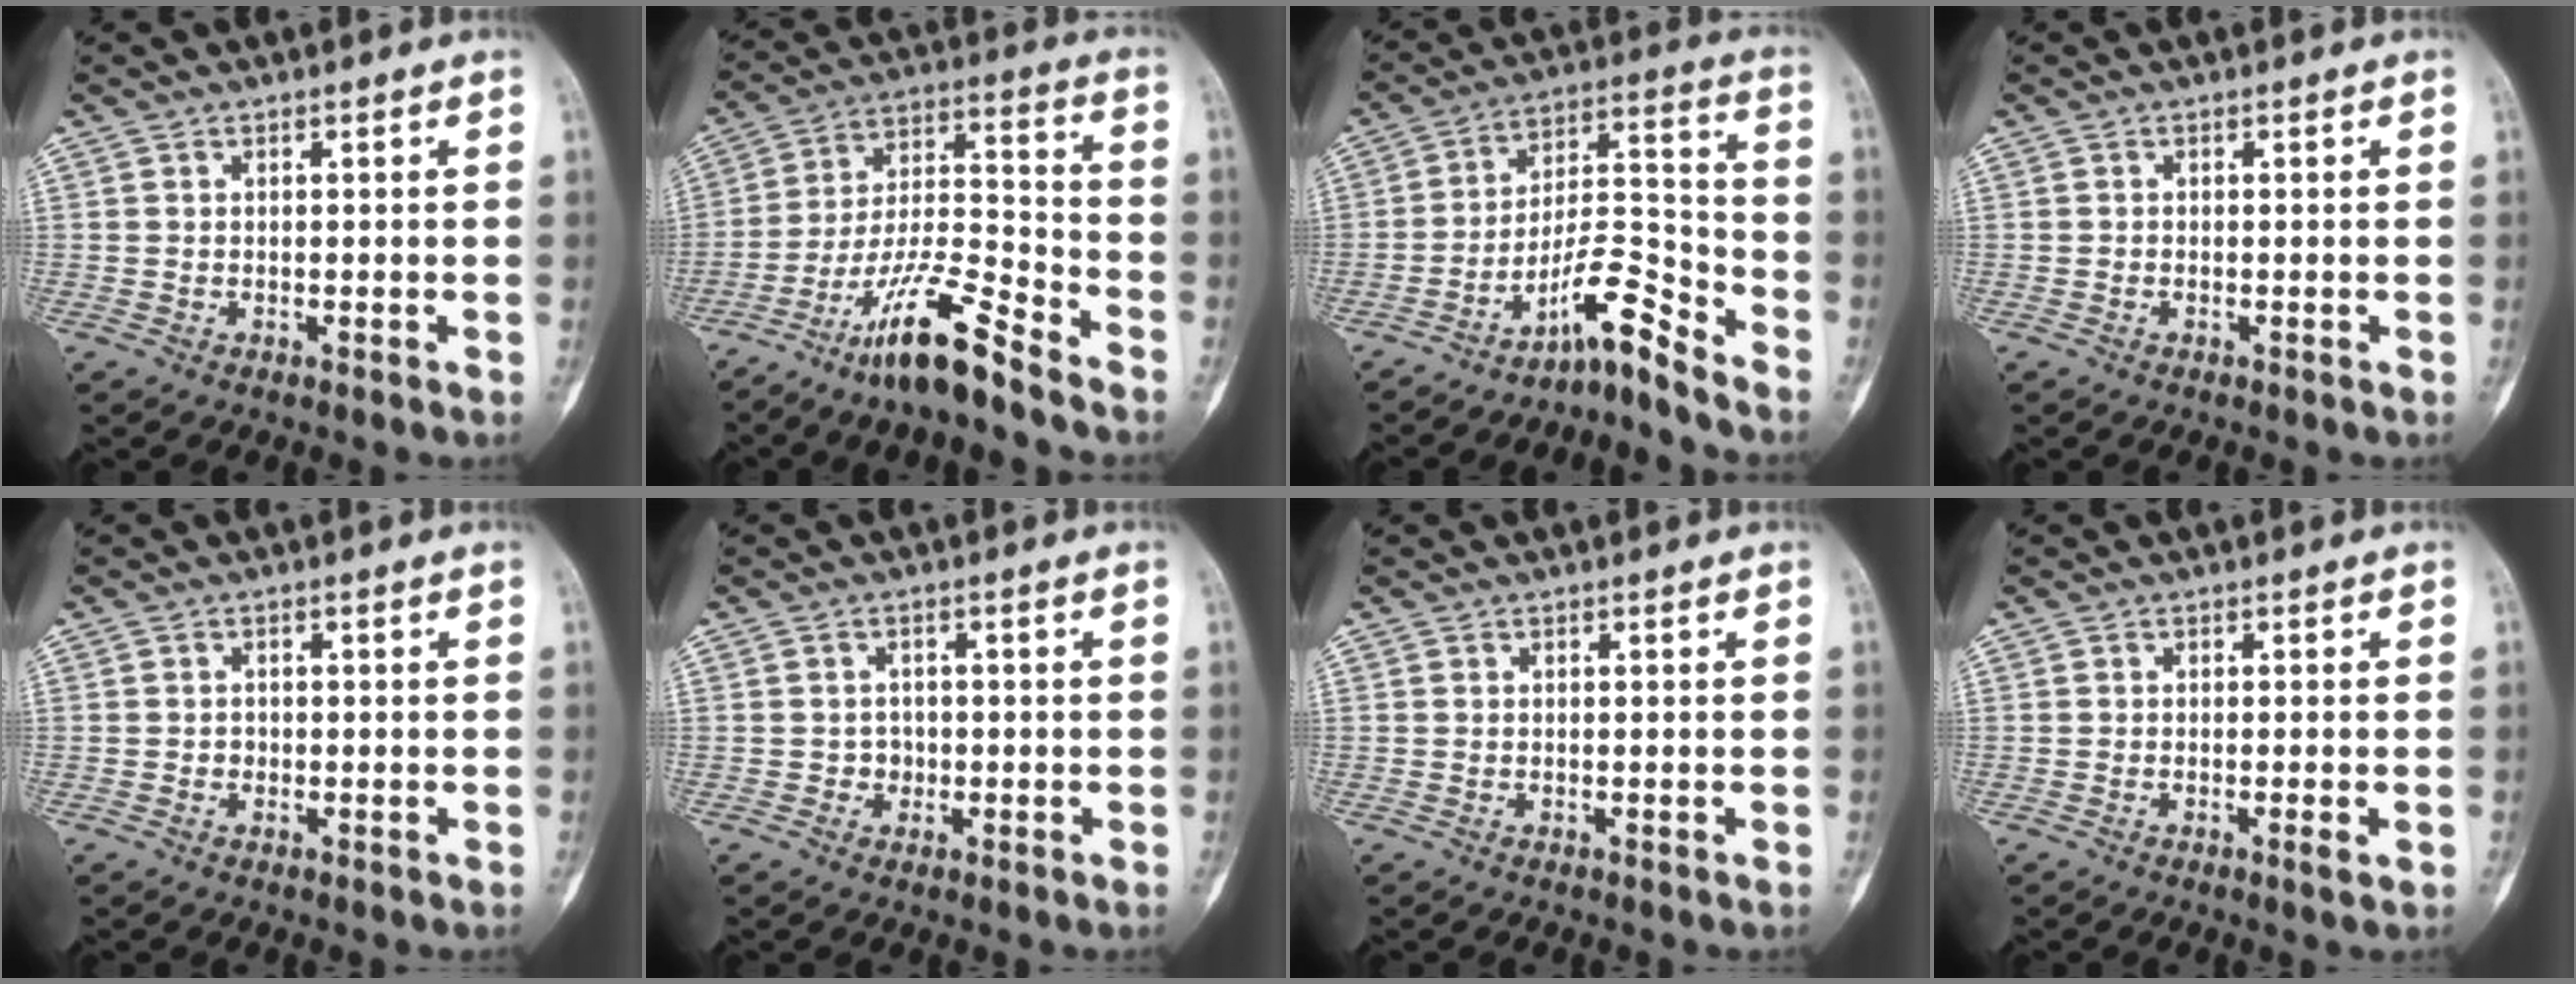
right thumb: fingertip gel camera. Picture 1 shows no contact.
{"total": 14.7, "force": [-10.8, 2.3, 9.8], "torque": [-0.183, 0.076, -0.196]}
{"total": 9.3, "force": [-7.6, 1.3, 5.1], "torque": [-0.087, 0.102, -0.134]}
{"total": 0.0}
{"total": 1.0, "force": [-0.2, 0.9, 0.3], "torque": [0.000, 0.004, -0.005]}
{"total": 2.0, "force": [-0.5, 1.9, 0.6], "torque": [0.006, 0.008, -0.010]}
{"total": 0.0}
{"total": 1.5, "force": [-0.5, 0.1, 1.5], "torque": [-0.021, -0.003, -0.007]}